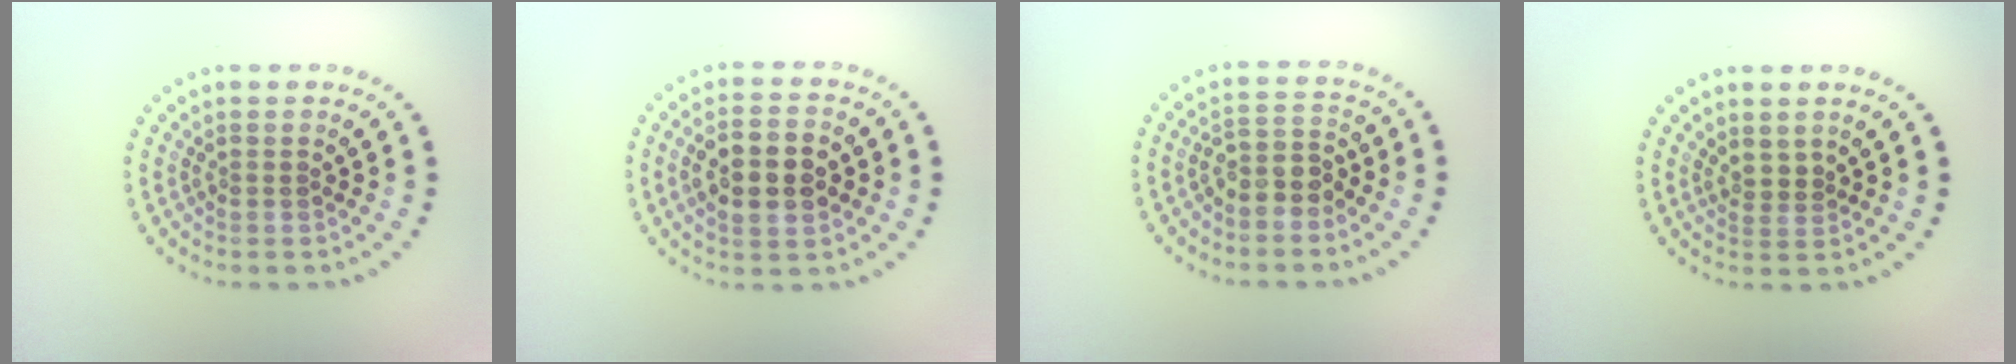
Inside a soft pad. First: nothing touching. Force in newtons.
{"total": 4.7, "press": 4.7, "slide": 0.4}
{"total": 2.4, "press": 2.1, "slide": 1.1}
{"total": 1.2, "press": 0.8, "slide": 0.8}